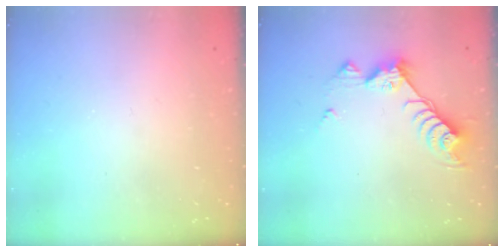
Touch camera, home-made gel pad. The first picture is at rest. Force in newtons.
{"total": 9.2, "press": 9.2, "slide": 0.8}